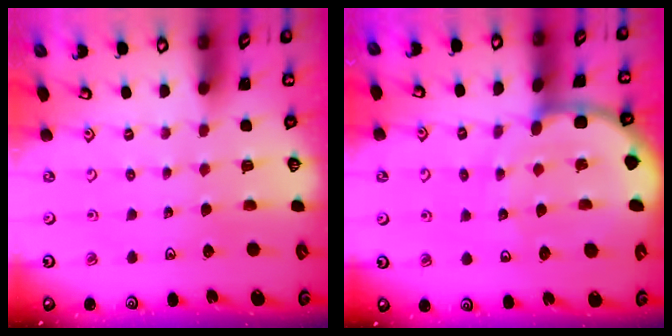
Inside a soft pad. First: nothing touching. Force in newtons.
{"total": 10.8, "press": 10.7, "slide": 1.3}